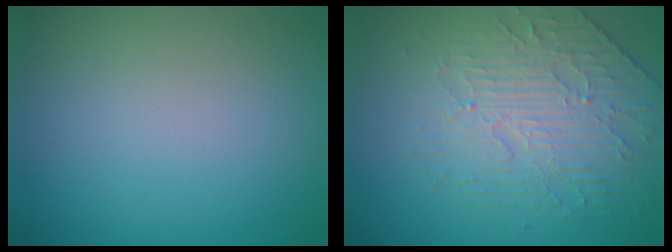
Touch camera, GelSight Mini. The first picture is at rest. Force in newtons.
{"total": 3.9, "press": 3.6, "slide": 1.6}